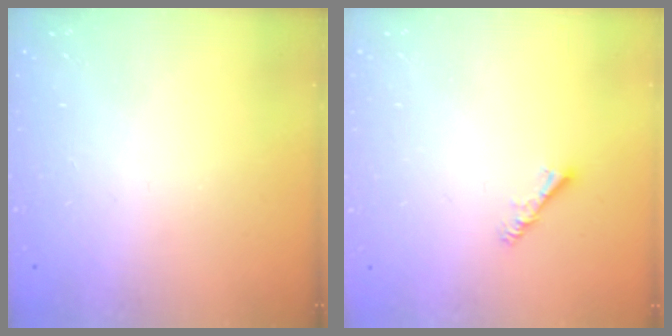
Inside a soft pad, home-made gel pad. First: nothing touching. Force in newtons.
{"total": 3.2, "press": 3.2, "slide": 0.6}